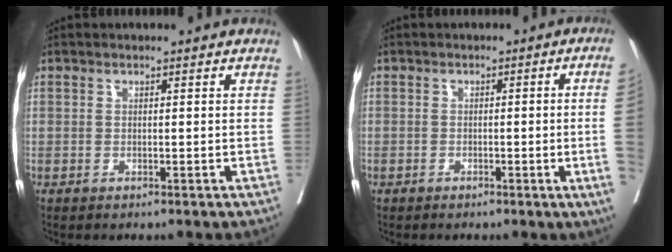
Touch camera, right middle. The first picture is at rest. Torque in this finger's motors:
{"motor_torque": [0.97, -0.90, -1.05, -0.21]}